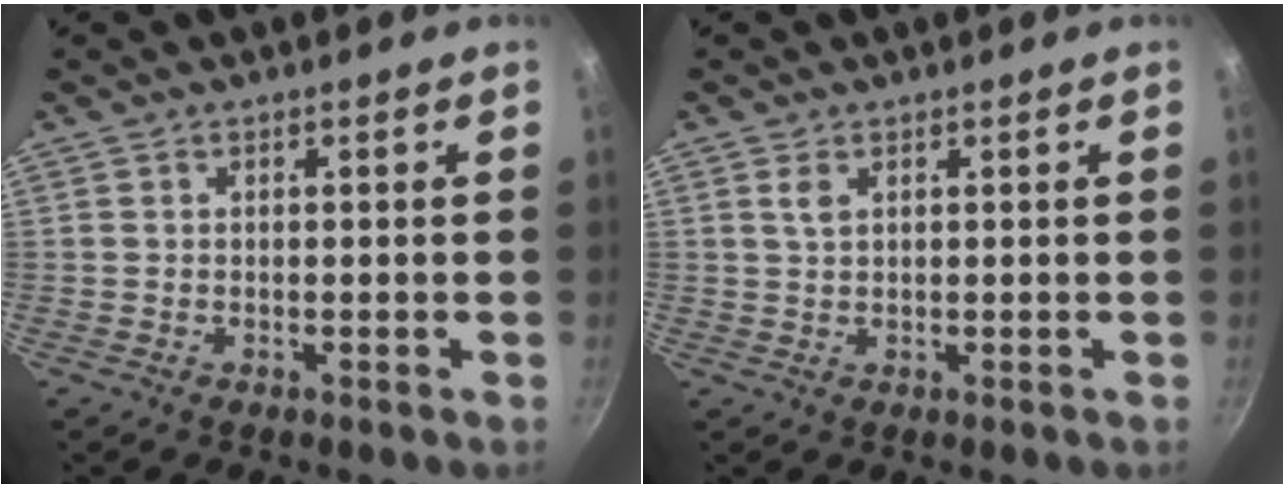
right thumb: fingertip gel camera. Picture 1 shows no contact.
{"total": 2.1, "force": [1.0, 1.1, 1.5], "torque": [-0.028, -0.005, 0.020]}